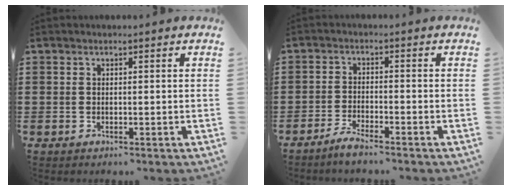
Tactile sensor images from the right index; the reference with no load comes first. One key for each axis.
{"total": 2.5, "fx": -2.4, "fy": -0.1, "fz": 0.8, "tx": -0.023, "ty": 0.002, "tz": -0.049}